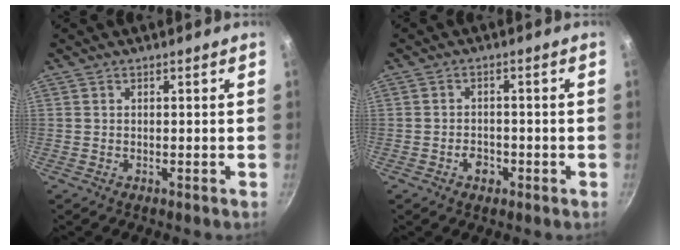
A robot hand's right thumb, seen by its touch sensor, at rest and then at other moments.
{"total": 2.9, "force": [-1.4, 2.0, 1.5], "torque": [-0.014, 0.013, -0.022]}